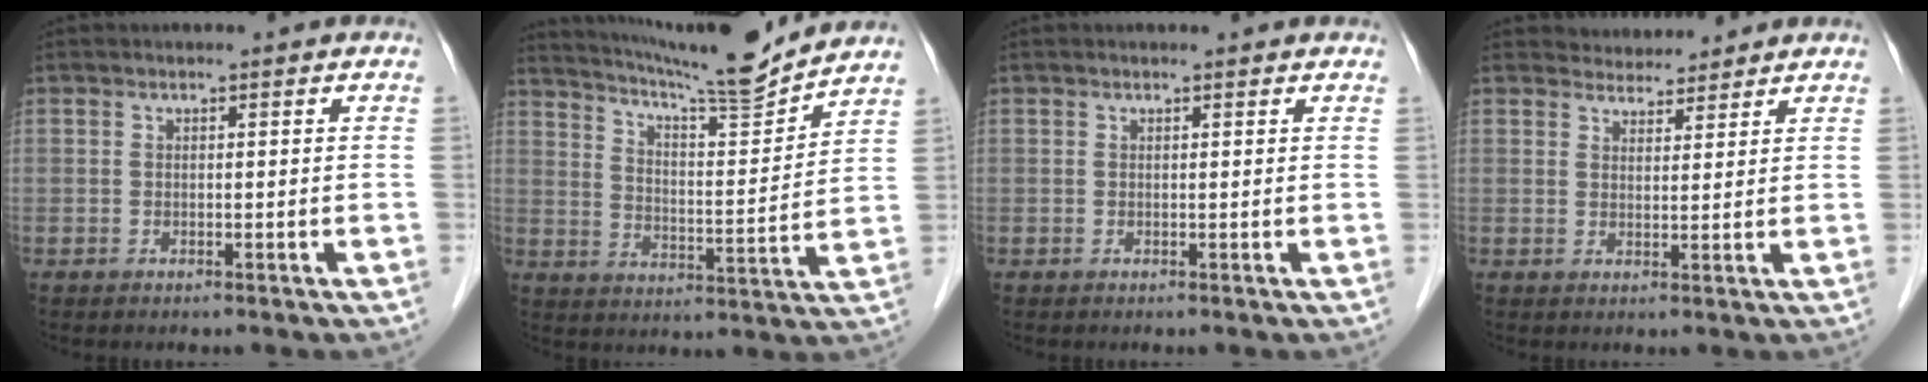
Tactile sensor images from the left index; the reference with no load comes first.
{"total": 14.7, "force": [13.8, -1.0, 4.9], "torque": [-0.093, -0.017, 0.210]}
{"total": 1.4, "force": [1.4, 0.2, 0.2], "torque": [-0.013, 0.008, 0.011]}
{"total": 4.0, "force": [3.8, 1.1, 0.0], "torque": [-0.002, 0.013, 0.058]}